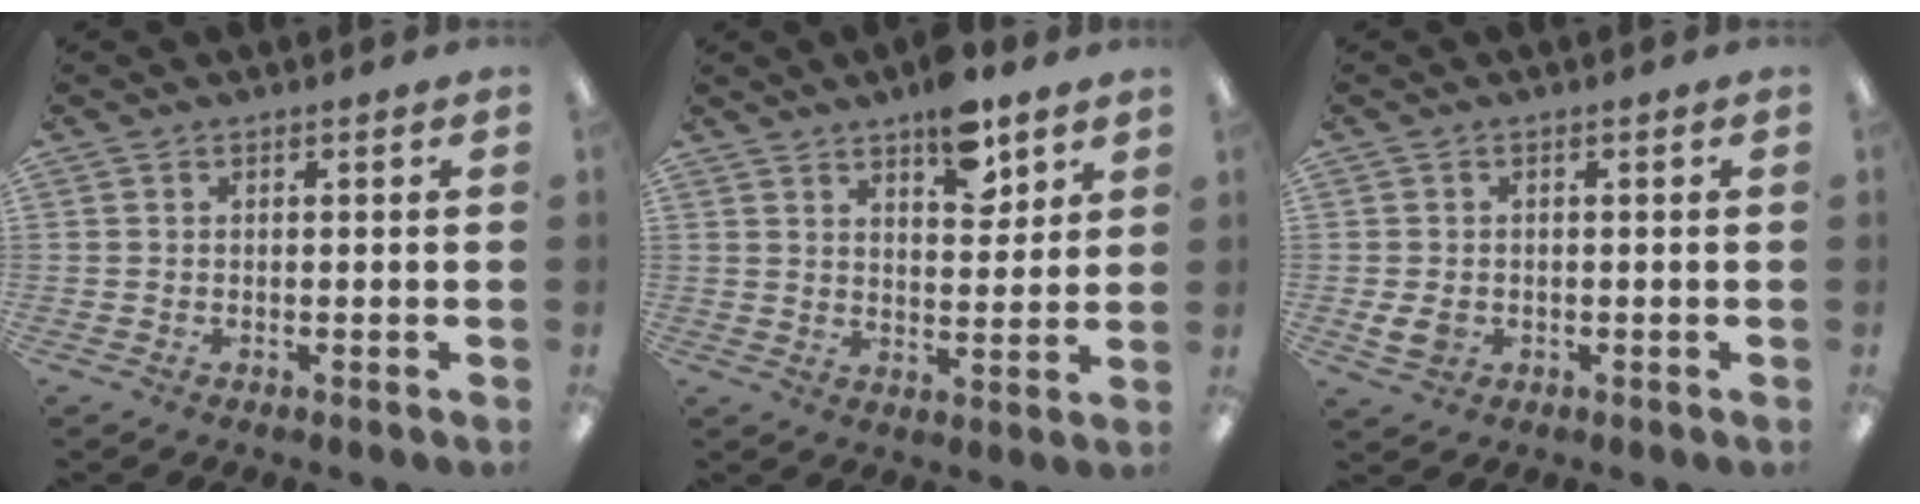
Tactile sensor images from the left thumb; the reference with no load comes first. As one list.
[{"total": 9.9, "force": [6.9, 4.4, 5.5], "torque": [-0.062, -0.038, 0.115]}, {"total": 4.0, "force": [-0.4, 3.3, 2.2], "torque": [-0.042, -0.002, -0.008]}]